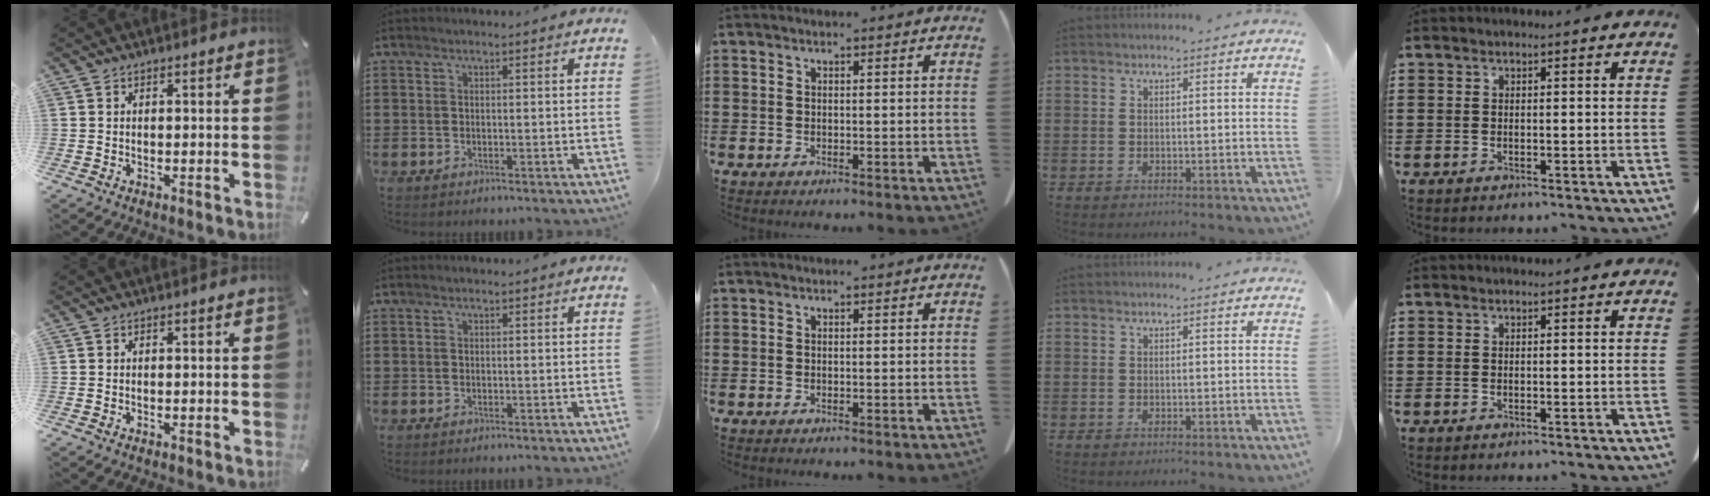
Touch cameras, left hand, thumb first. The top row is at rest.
{}